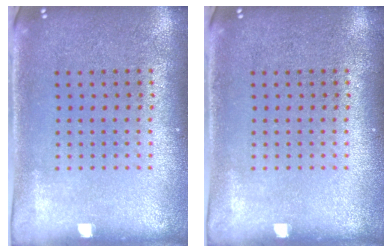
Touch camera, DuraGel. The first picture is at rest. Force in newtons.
{"total": 0.0}